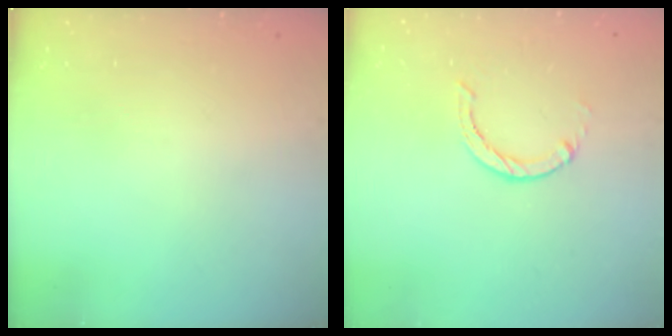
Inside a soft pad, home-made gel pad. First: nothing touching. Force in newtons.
{"total": 0.0}